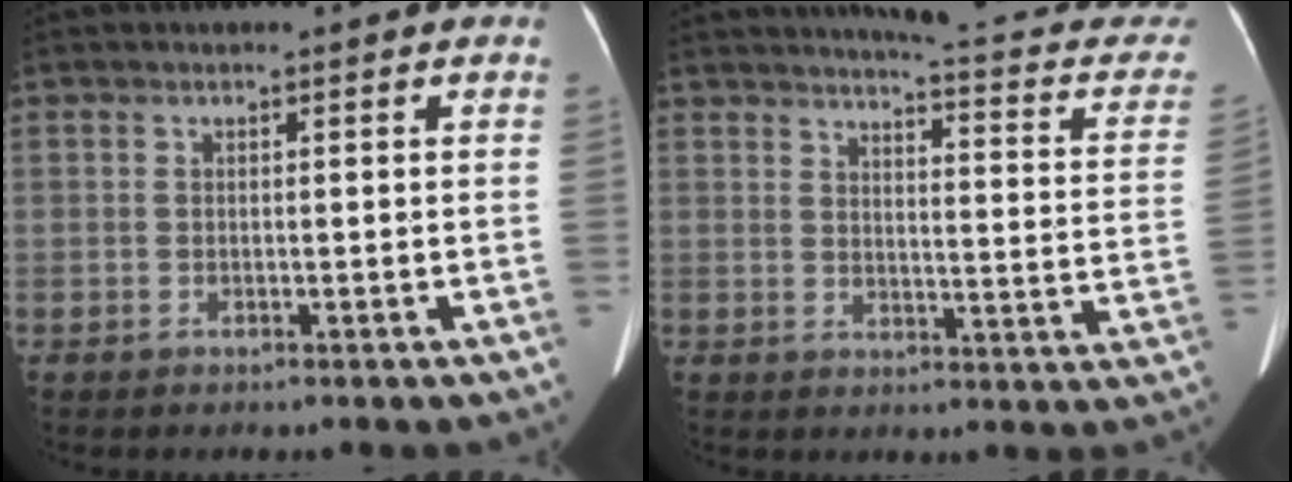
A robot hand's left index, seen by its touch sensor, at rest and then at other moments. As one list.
[{"total": 17.5, "force": [15.8, 2.4, 7.1], "torque": [-0.080, -0.056, 0.162]}]